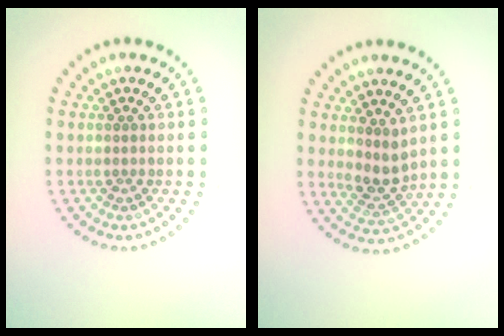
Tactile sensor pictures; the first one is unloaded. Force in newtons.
{"total": 2.6, "press": 2.0, "slide": 1.6}